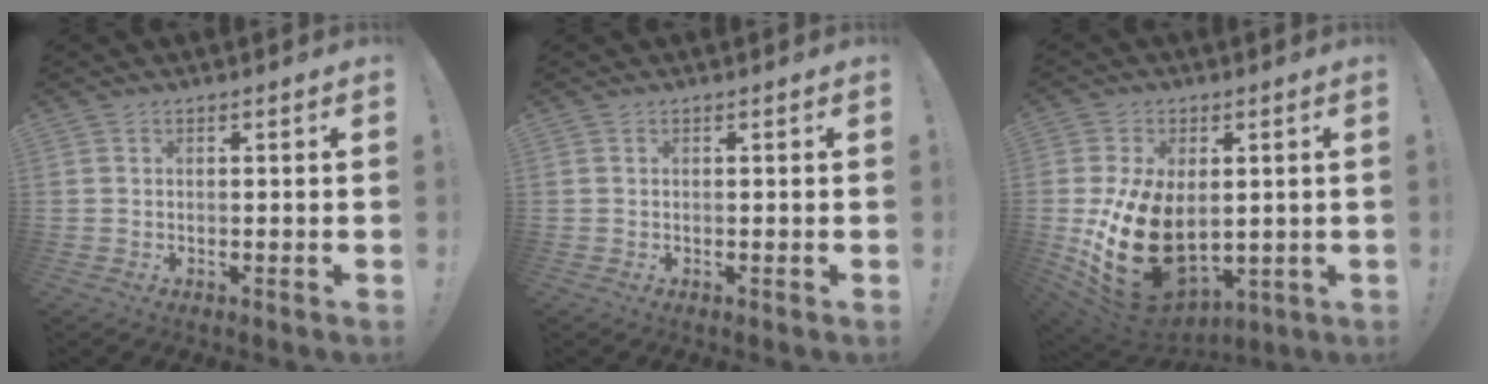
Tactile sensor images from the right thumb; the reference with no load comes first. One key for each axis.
{"total": 0.0}
{"total": 23.3, "fx": -1.9, "fy": 15.4, "fz": 17.4, "tx": -0.329, "ty": -0.003, "tz": -0.010}